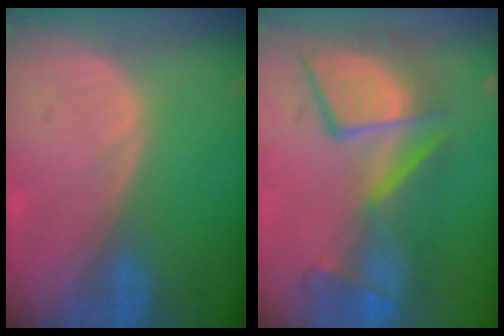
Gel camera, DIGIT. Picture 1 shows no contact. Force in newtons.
{"total": 11.3, "press": 10.5, "slide": 4.2}